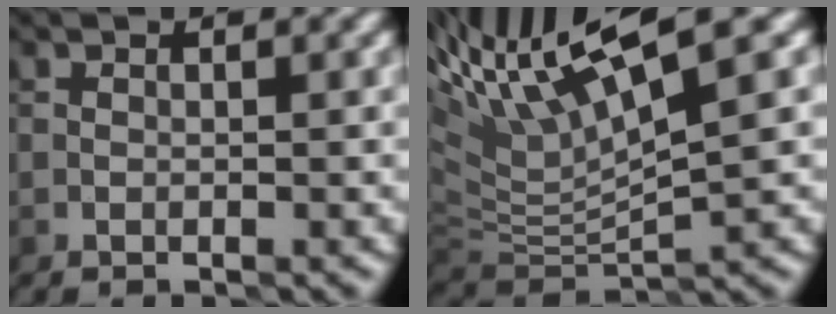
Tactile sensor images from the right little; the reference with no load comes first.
{"total": 9.3, "force": [4.9, 1.9, 7.7], "torque": [-0.136, 0.023, 0.094]}